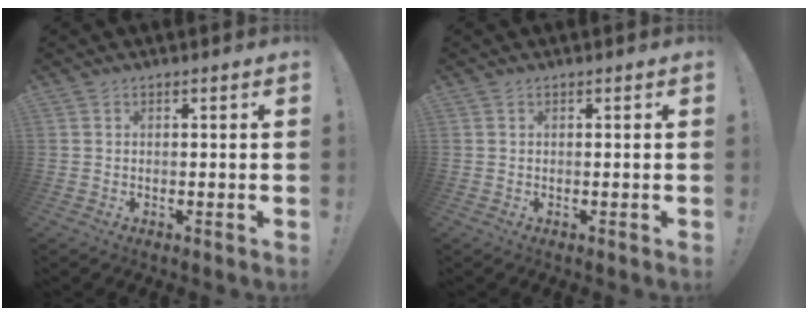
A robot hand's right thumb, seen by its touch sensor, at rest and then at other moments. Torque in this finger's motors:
{"motor_torque": [0.00, 0.00, 0.00, -0.01, 0.00]}